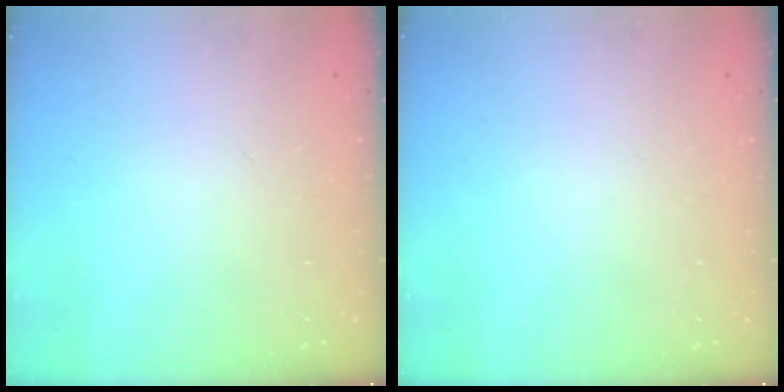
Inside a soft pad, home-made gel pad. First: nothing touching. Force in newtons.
{"total": 0.0}